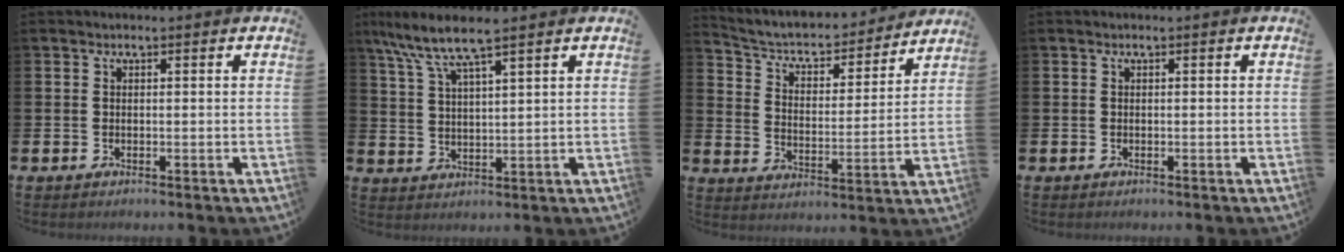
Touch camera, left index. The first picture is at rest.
{"total": 7.0, "force": [5.7, 0.6, 3.9], "torque": [-0.094, -0.020, 0.100]}
{"total": 5.5, "force": [5.0, 1.9, 1.5], "torque": [-0.058, -0.040, 0.078]}
{"total": 0.0}